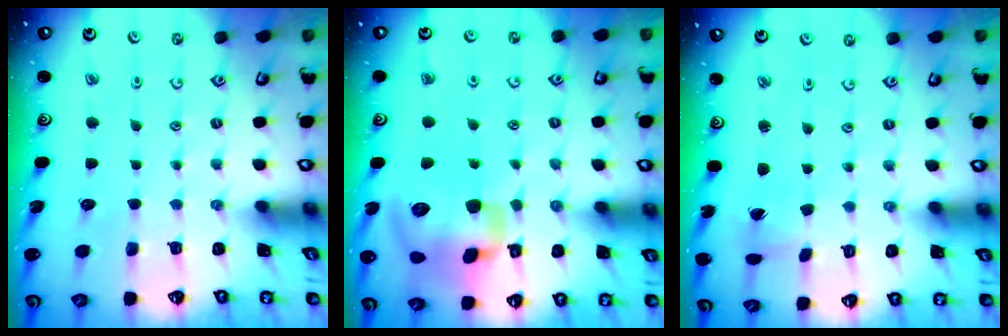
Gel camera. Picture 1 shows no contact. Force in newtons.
{"total": 16.8, "press": 16.7, "slide": 2.3}
{"total": 0.5, "press": 0.5, "slide": 0.1}